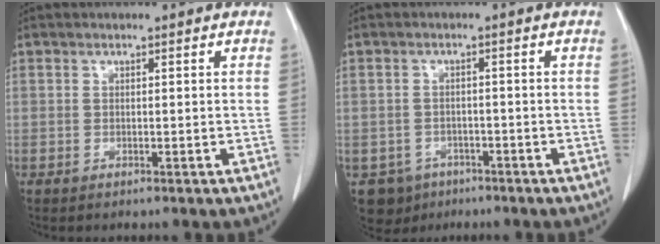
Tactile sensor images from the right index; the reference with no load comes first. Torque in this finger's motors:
{"motor_torque": [-0.16, -0.09, -0.48, -0.11]}